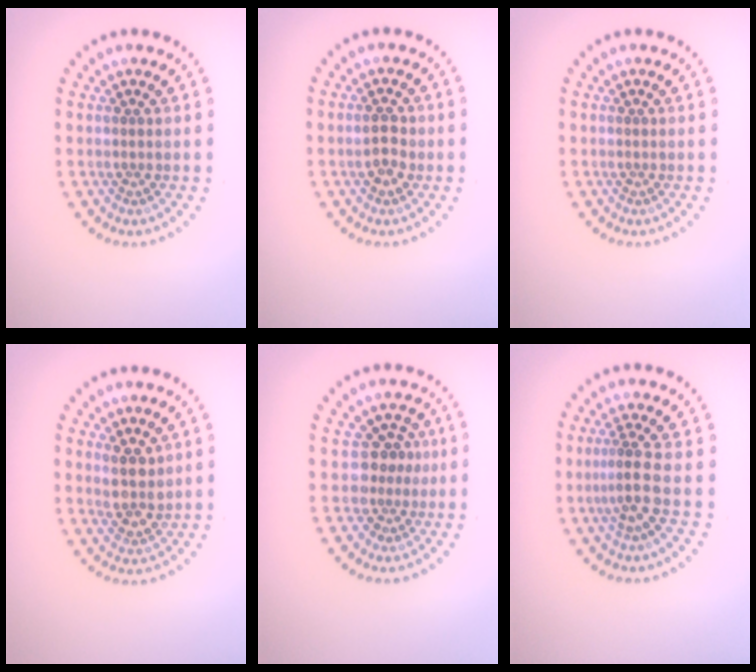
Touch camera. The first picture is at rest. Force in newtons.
{"total": 2.2, "press": 2.2, "slide": 0.1}
{"total": 0.0}
{"total": 2.9, "press": 2.6, "slide": 1.3}
{"total": 2.7, "press": 2.0, "slide": 1.8}
{"total": 2.8, "press": 2.0, "slide": 1.9}